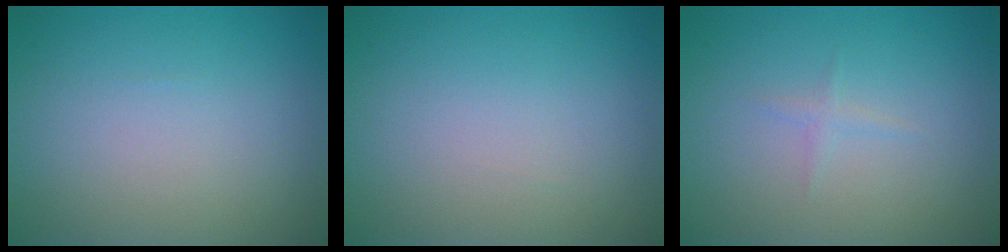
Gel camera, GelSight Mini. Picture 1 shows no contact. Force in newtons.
{"total": 0.0}
{"total": 0.8, "press": 0.8, "slide": 0.1}